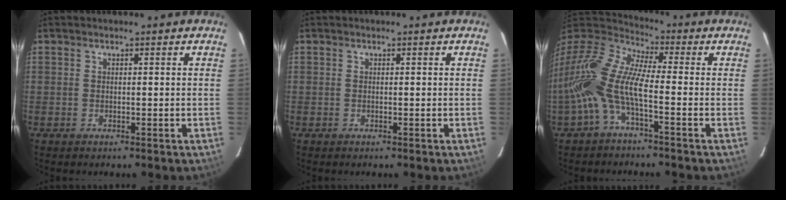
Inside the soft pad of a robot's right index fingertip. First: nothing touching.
{"total": 0.0}
{"total": 15.7, "force": [-3.9, 5.1, 14.4], "torque": [-0.285, -0.010, -0.088]}